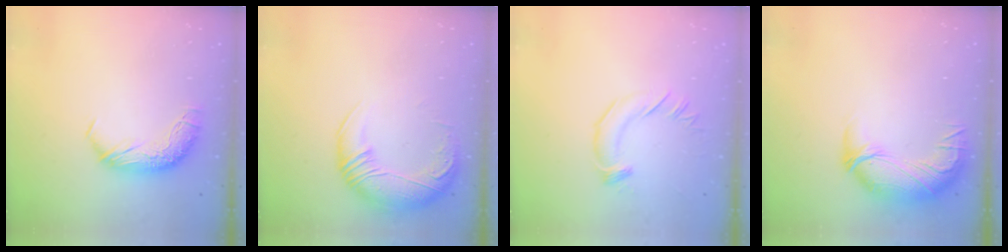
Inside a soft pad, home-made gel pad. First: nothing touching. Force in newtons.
{"total": 3.0, "press": 0.1, "slide": 3.0}
{"total": 2.5, "press": 2.5, "slide": 0.2}
{"total": 2.8, "press": 0.5, "slide": 2.8}